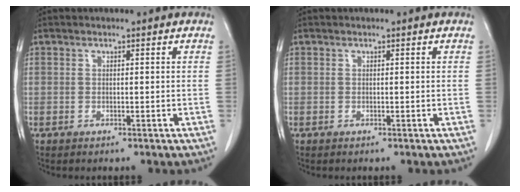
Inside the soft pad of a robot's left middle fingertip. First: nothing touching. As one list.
[{"total": 0.0}]